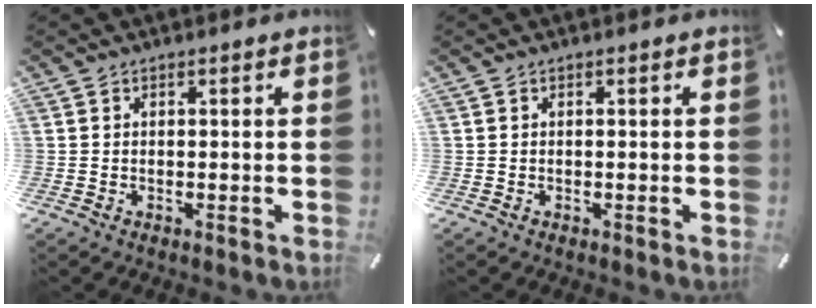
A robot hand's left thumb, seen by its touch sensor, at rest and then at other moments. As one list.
[{"total": 0.0}]